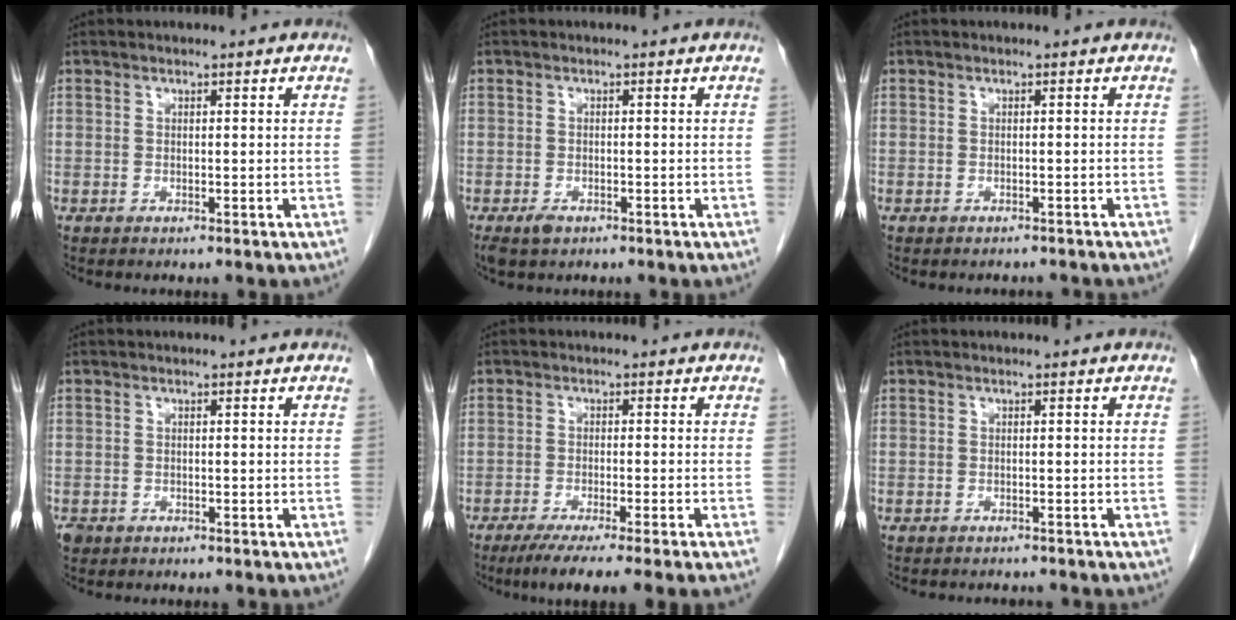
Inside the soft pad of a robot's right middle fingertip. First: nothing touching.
{"total": 2.4, "force": [-1.4, 1.3, 1.4], "torque": [-0.029, -0.004, -0.017]}
{"total": 2.0, "force": [-1.9, 0.6, 0.1], "torque": [-0.004, -0.002, -0.024]}
{"total": 1.7, "force": [-1.1, 1.2, 0.4], "torque": [-0.015, 0.001, -0.016]}
{"total": 8.4, "force": [-6.6, -1.2, 5.2], "torque": [-0.062, -0.023, -0.101]}
{"total": 4.0, "force": [-3.8, 1.1, 0.8], "torque": [-0.005, -0.003, -0.045]}